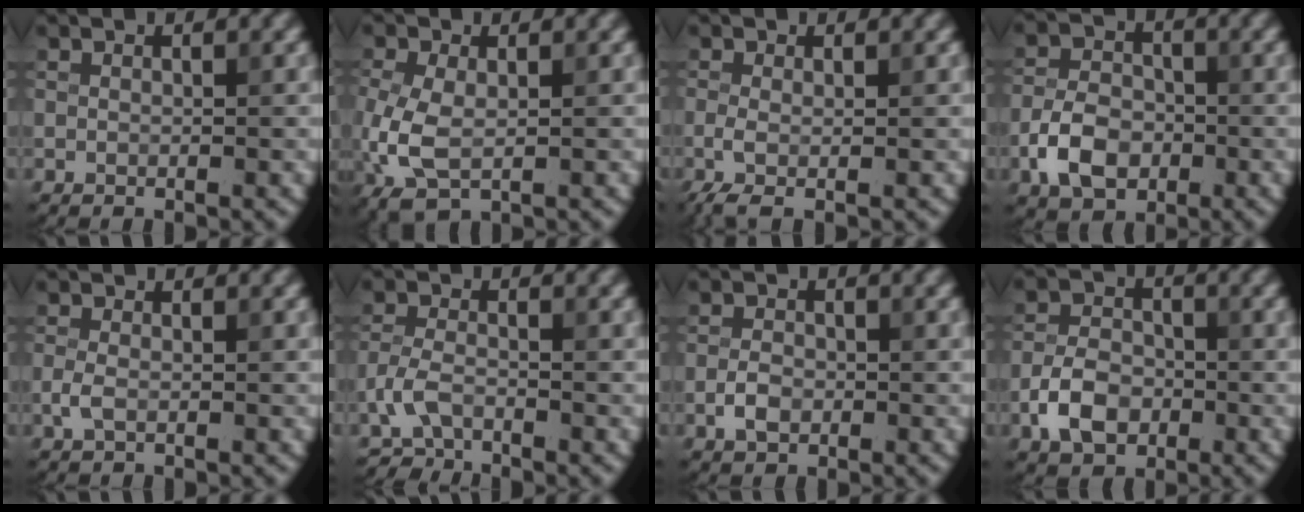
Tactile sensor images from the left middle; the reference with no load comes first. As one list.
[{"total": 5.1, "force": [-0.8, 3.1, 4.0], "torque": [-0.110, -0.011, -0.014]}, {"total": 2.0, "force": [-0.8, 0.4, 1.7], "torque": [-0.042, -0.006, -0.023]}, {"total": 5.1, "force": [-2.0, 3.5, 3.1], "torque": [-0.060, 0.002, -0.043]}, {"total": 1.4, "force": [-0.4, 0.7, 1.1], "torque": [-0.027, 0.001, -0.014]}, {"total": 2.4, "force": [-2.0, 1.0, 1.0], "torque": [-0.019, 0.004, -0.051]}, {"total": 2.1, "force": [-0.8, 1.4, 1.4], "torque": [-0.026, 0.003, -0.020]}, {"total": 4.6, "force": [-1.9, 3.2, 2.8], "torque": [-0.055, 0.003, -0.040]}]